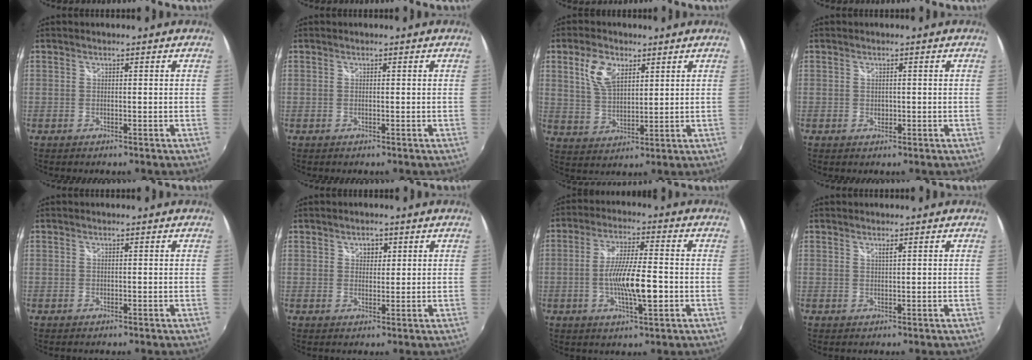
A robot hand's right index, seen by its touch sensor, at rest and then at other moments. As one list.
[{"total": 0.0}, {"total": 8.0, "force": [3.7, 4.4, 5.5], "torque": [-0.110, 0.010, 0.075]}, {"total": 1.0, "force": [0.0, 0.8, 0.5], "torque": [-0.006, 0.000, 0.000]}, {"total": 0.0}, {"total": 2.3, "force": [1.0, 1.8, 0.9], "torque": [-0.009, 0.006, 0.017]}, {"total": 10.0, "force": [-2.2, 1.7, 9.6], "torque": [-0.177, -0.007, -0.038]}, {"total": 0.8, "force": [0.6, 0.1, 0.5], "torque": [-0.009, 0.001, 0.011]}]